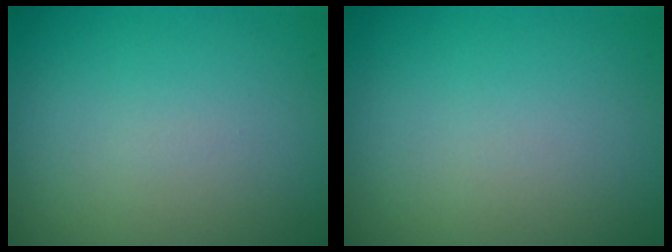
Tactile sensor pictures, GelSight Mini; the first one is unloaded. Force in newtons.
{"total": 0.0}